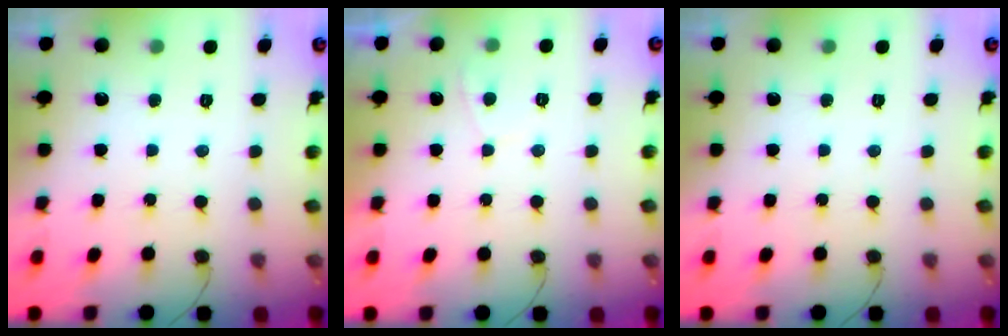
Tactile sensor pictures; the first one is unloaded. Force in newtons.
{"total": 0.5, "press": 0.2, "slide": 0.5}
{"total": 0.0}